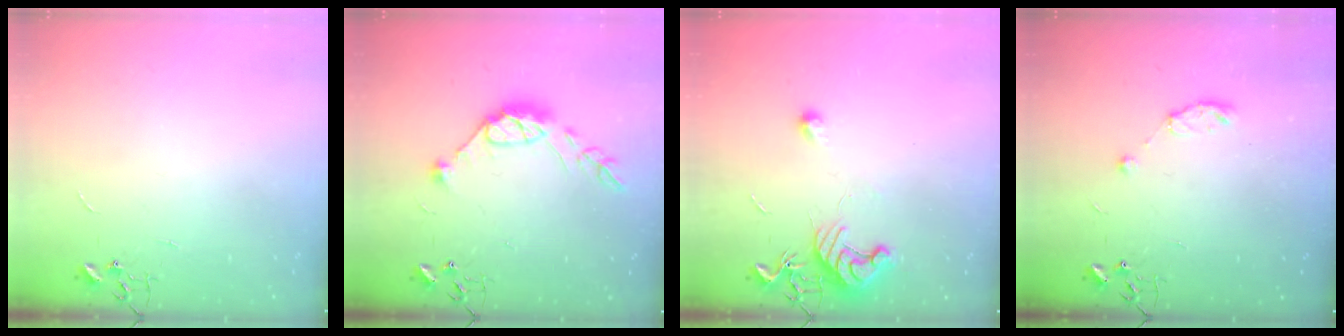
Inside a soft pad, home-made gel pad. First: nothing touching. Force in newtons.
{"total": 11.6, "press": 11.6, "slide": 0.9}
{"total": 11.2, "press": 11.2, "slide": 0.3}
{"total": 5.6, "press": 5.5, "slide": 0.7}